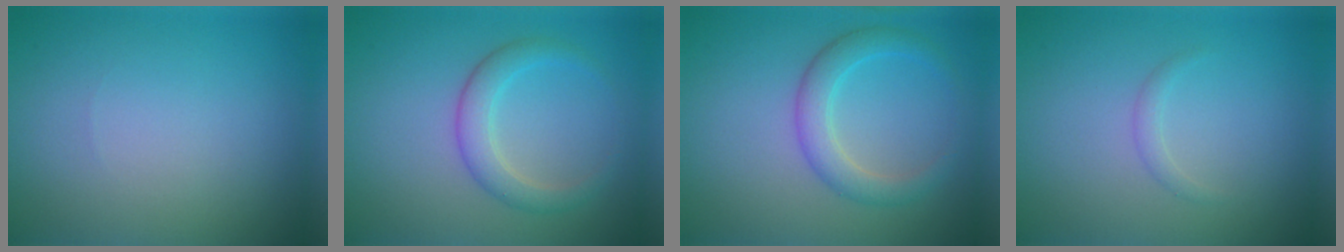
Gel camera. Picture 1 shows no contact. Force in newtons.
{"total": 2.7, "press": 2.7, "slide": 0.1}
{"total": 3.1, "press": 3.1, "slide": 0.0}
{"total": 0.8, "press": 0.8, "slide": 0.0}